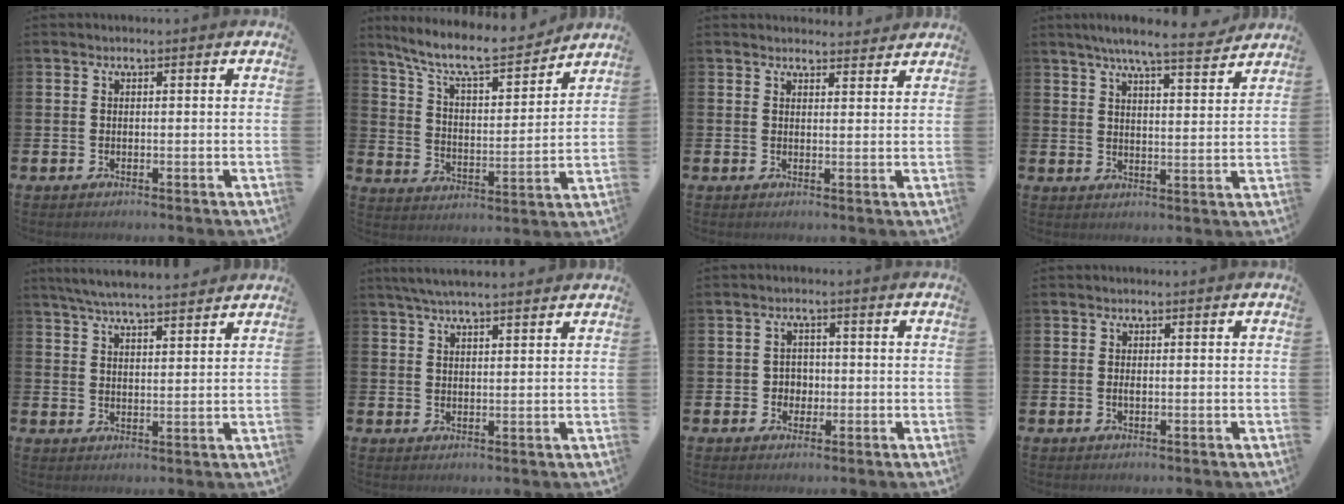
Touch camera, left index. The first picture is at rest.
{"total": 9.7, "force": [8.7, 1.8, 3.8], "torque": [-0.107, -0.056, 0.148]}
{"total": 2.5, "force": [2.4, 0.4, -0.1], "torque": [0.004, -0.014, 0.043]}
{"total": 7.1, "force": [6.5, 0.3, 2.8], "torque": [-0.063, -0.031, 0.113]}
{"total": 5.7, "force": [5.5, 0.2, 1.6], "torque": [-0.055, -0.018, 0.102]}
{"total": 4.4, "force": [4.1, 0.4, 1.7], "torque": [-0.044, -0.007, 0.075]}
{"total": 2.2, "force": [-0.2, 2.1, 0.6], "torque": [-0.004, 0.001, -0.012]}
{"total": 0.6, "force": [-0.1, 0.2, 0.6], "torque": [-0.004, -0.004, -0.003]}